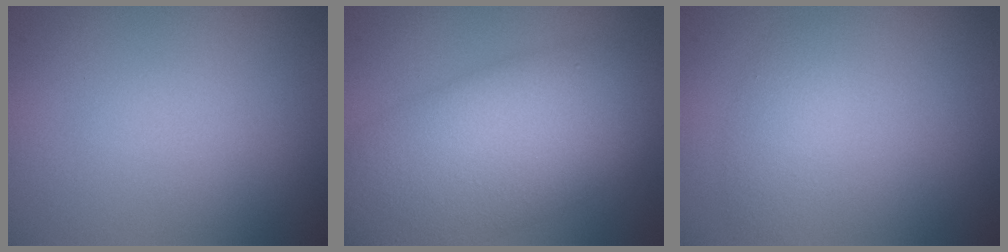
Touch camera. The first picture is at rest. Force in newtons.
{"total": 10.7, "press": 10.7, "slide": 0.3}
{"total": 2.0, "press": 2.0, "slide": 0.1}